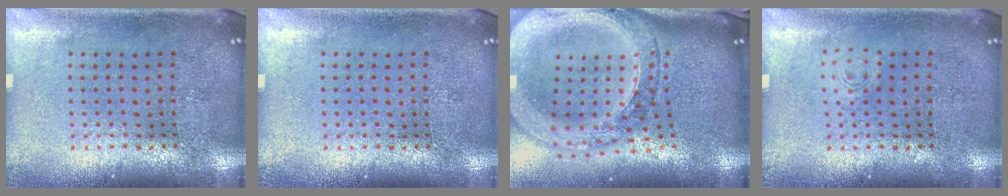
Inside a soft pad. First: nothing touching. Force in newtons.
{"total": 0.0}
{"total": 3.8, "press": 3.0, "slide": 2.4}
{"total": 0.6, "press": 0.6, "slide": 0.1}